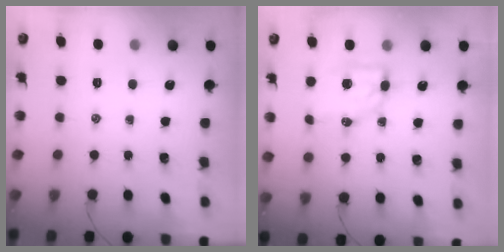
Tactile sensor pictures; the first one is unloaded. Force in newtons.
{"total": 7.9, "press": 7.8, "slide": 1.4}